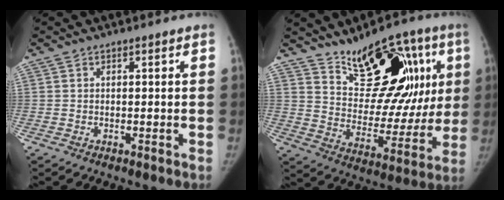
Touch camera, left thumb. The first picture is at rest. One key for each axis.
{"total": 22.4, "fx": 10.1, "fy": 11.8, "fz": 16.1, "tx": -0.166, "ty": -0.030, "tz": 0.159}